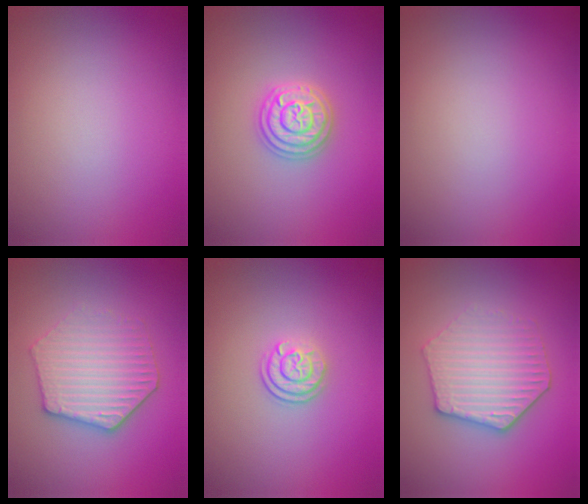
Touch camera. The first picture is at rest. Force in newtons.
{"total": 3.2, "press": 3.2, "slide": 0.5}
{"total": 0.0}
{"total": 4.4, "press": 4.0, "slide": 1.8}
{"total": 2.4, "press": 1.8, "slide": 1.5}
{"total": 4.4, "press": 4.0, "slide": 1.8}